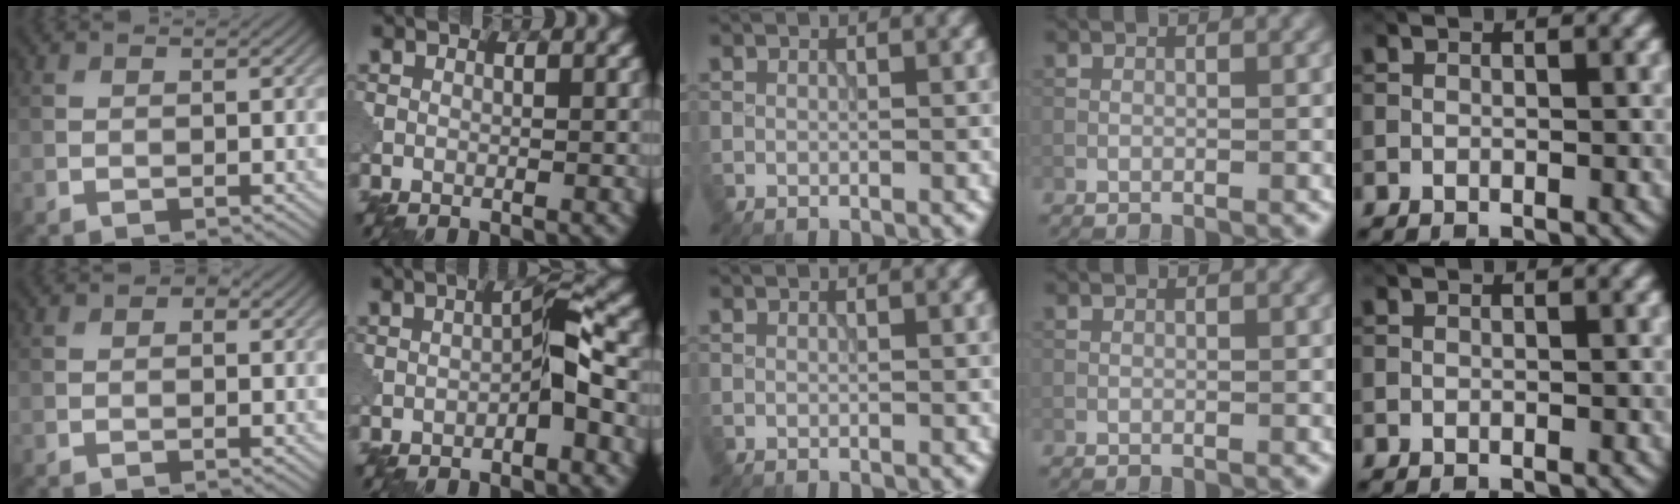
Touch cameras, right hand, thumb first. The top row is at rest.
{"thumb": {"total": 1.4, "force": [0.6, 0.9, 0.9], "torque": [-0.010, -0.003, 0.002]}, "index": {"total": 2.9, "force": [-1.0, 0.6, 2.7], "torque": [-0.045, 0.013, -0.020]}}